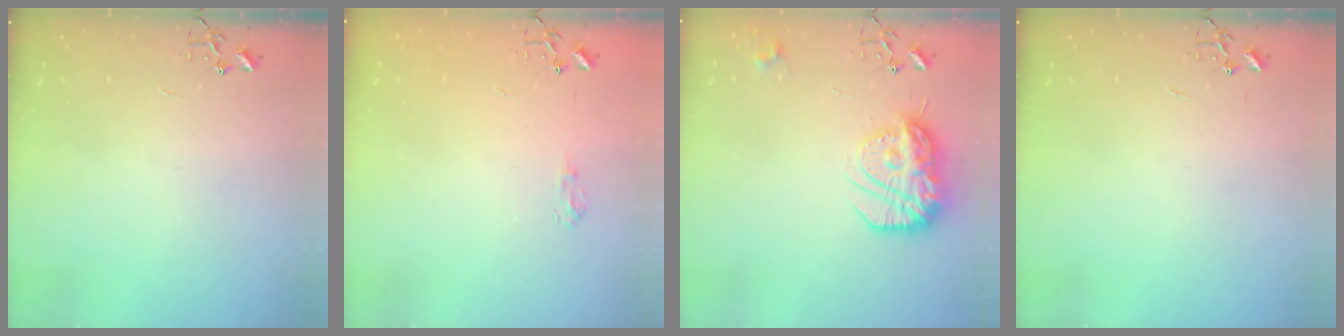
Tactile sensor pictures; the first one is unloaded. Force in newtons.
{"total": 5.7, "press": 5.7, "slide": 0.6}
{"total": 17.7, "press": 17.6, "slide": 1.8}
{"total": 0.0}